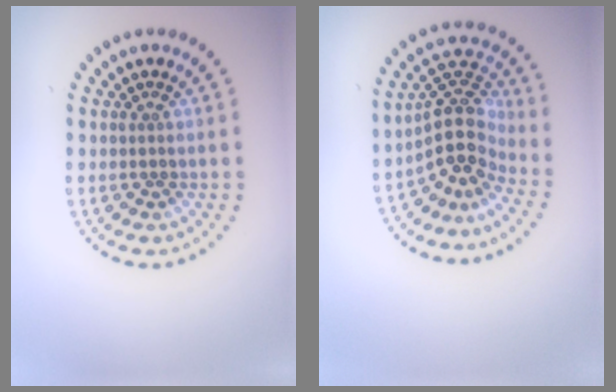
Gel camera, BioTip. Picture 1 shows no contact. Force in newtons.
{"total": 4.6, "press": 3.8, "slide": 2.6}